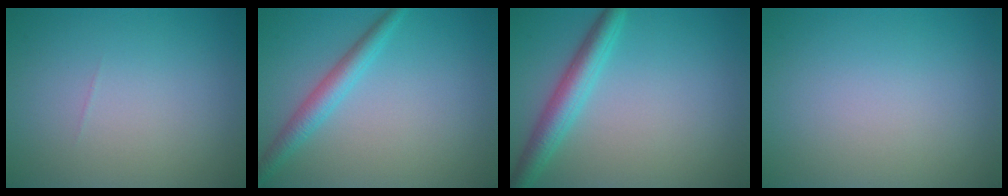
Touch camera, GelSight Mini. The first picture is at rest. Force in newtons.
{"total": 2.7, "press": 2.7, "slide": 0.1}
{"total": 3.7, "press": 3.7, "slide": 0.1}
{"total": 0.0}